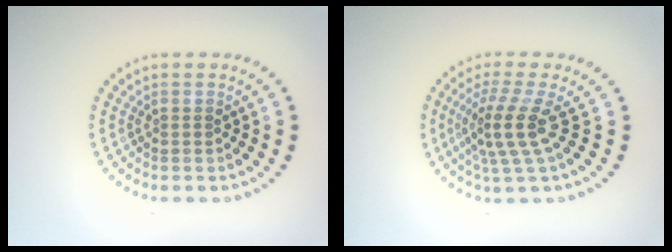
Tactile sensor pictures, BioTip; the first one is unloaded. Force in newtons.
{"total": 3.7, "press": 2.7, "slide": 2.5}